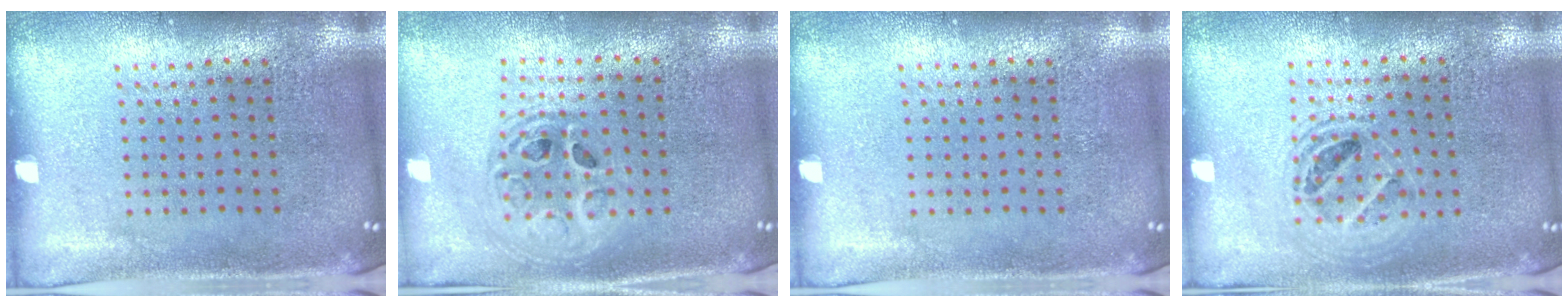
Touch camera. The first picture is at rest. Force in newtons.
{"total": 1.8, "press": 1.5, "slide": 1.0}
{"total": 0.0}
{"total": 1.4, "press": 1.2, "slide": 0.6}